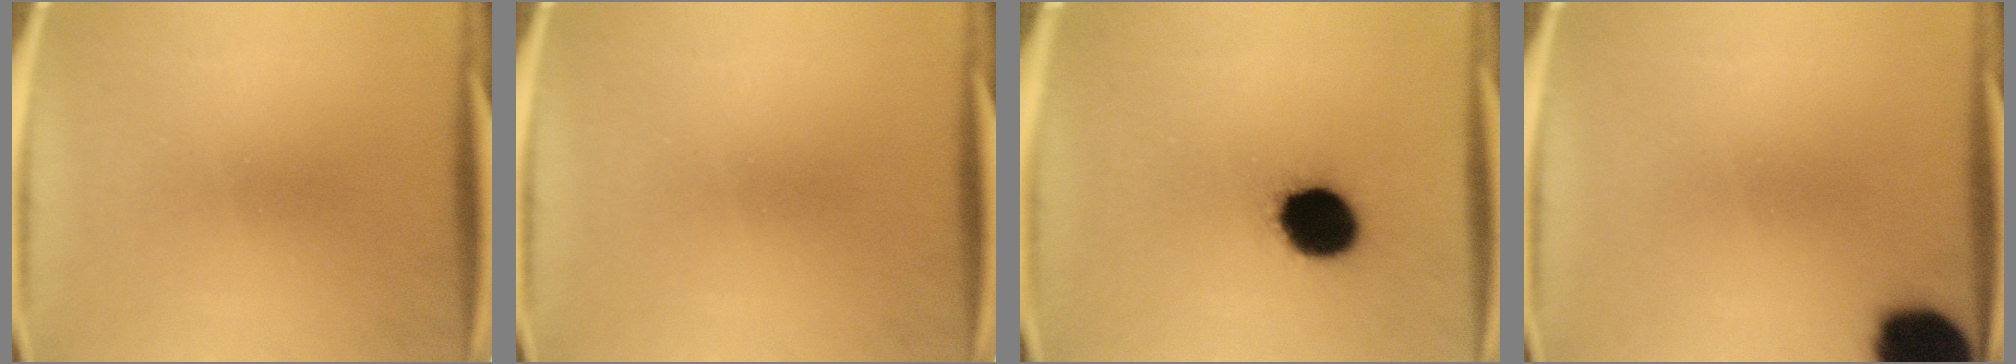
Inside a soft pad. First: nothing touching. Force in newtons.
{"total": 0.0}
{"total": 15.2}
{"total": 16.8}